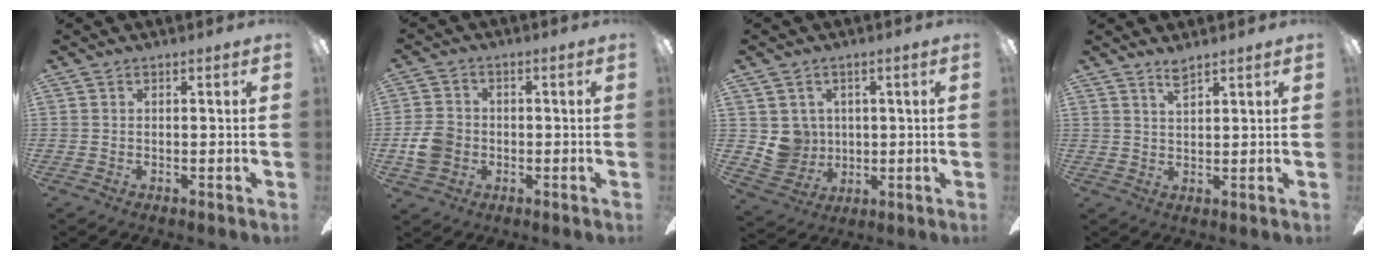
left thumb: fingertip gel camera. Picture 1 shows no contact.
{"total": 6.9, "force": [-1.1, 5.8, 3.5], "torque": [-0.074, 0.014, -0.020]}
{"total": 7.0, "force": [2.1, 6.7, 0.7], "torque": [-0.026, -0.010, 0.047]}
{"total": 3.3, "force": [2.8, 0.5, 1.7], "torque": [-0.040, -0.003, 0.049]}